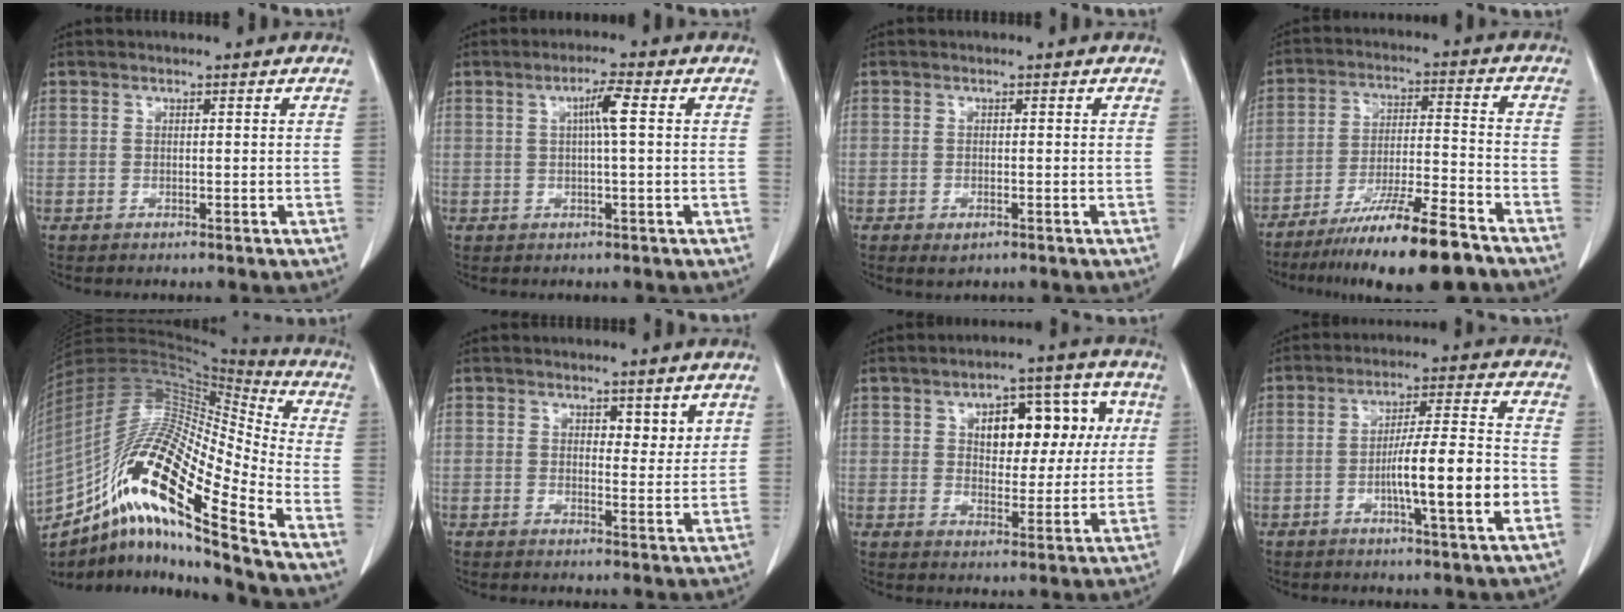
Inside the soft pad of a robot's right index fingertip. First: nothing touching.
{"total": 3.7, "force": [0.7, -0.2, 3.6], "torque": [-0.068, 0.003, 0.012]}
{"total": 1.6, "force": [-0.8, 0.9, 1.1], "torque": [-0.016, 0.000, -0.002]}
{"total": 14.3, "force": [-10.8, 0.8, 9.4], "torque": [-0.170, -0.024, -0.182]}
{"total": 22.4, "force": [-13.1, 2.5, 18.1], "torque": [-0.359, -0.007, -0.237]}
{"total": 3.2, "force": [1.9, 1.5, 2.1], "torque": [-0.023, -0.011, 0.027]}
{"total": 11.2, "force": [3.1, 6.0, 9.0], "torque": [-0.120, 0.032, 0.050]}
{"total": 11.7, "force": [-3.1, 0.2, 11.3], "torque": [-0.180, 0.002, -0.052]}